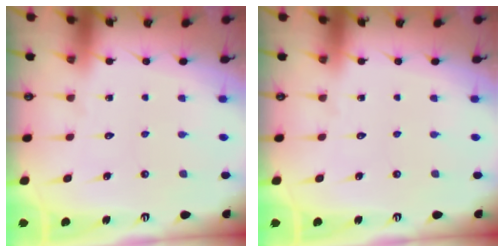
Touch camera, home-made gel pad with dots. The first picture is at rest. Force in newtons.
{"total": 0.0}